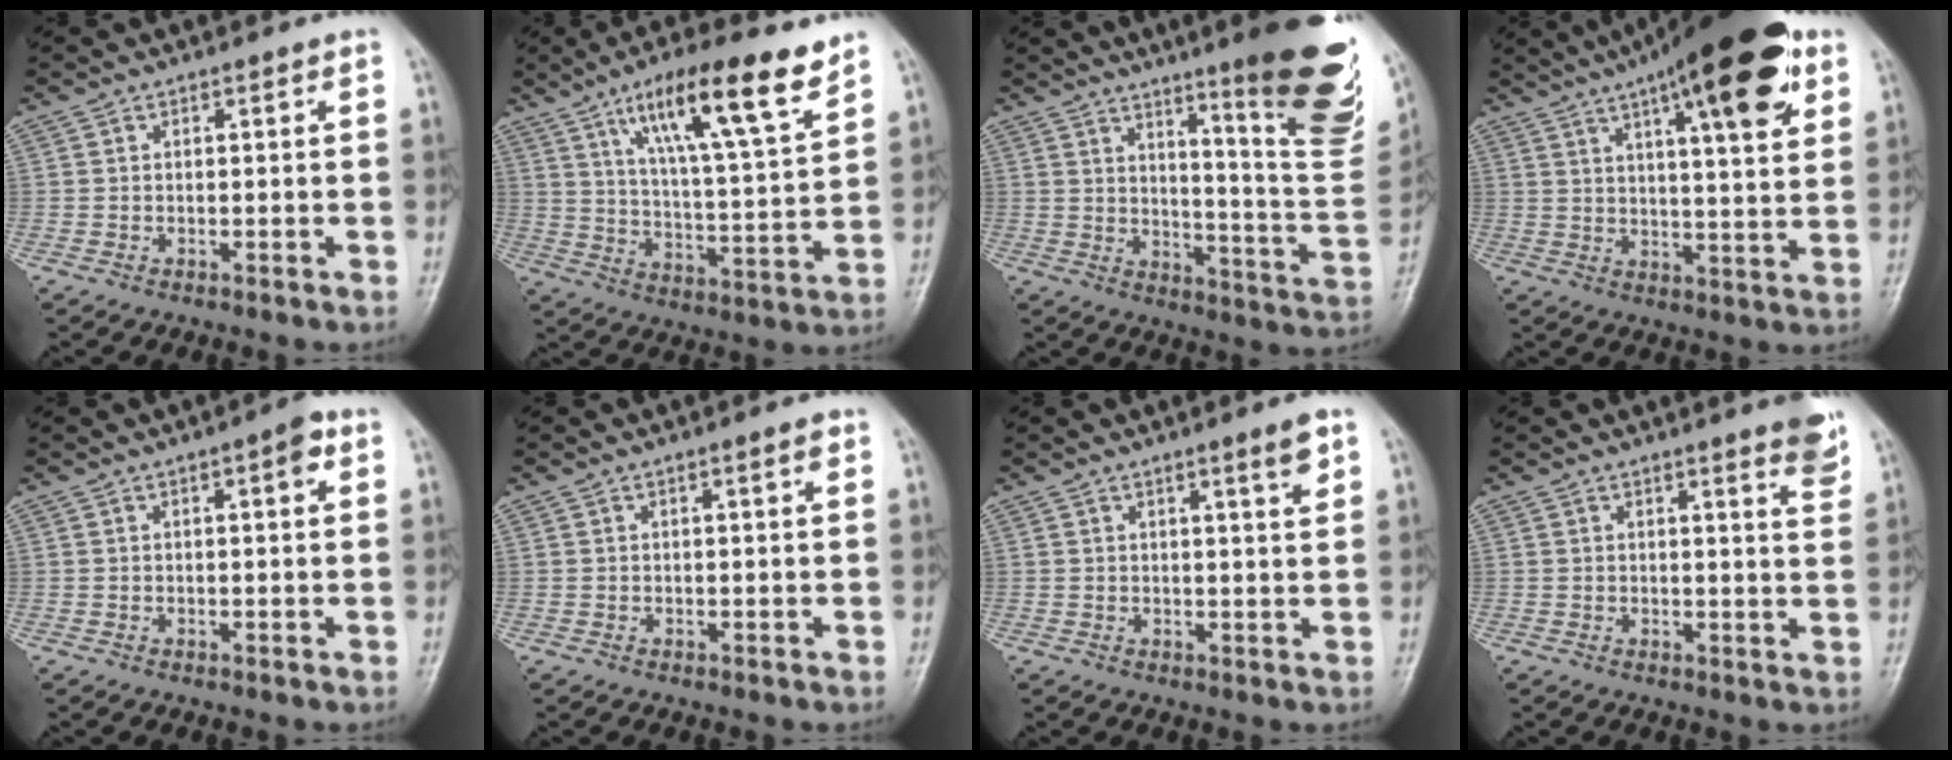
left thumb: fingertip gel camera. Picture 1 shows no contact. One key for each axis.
{"total": 17.5, "fx": 10.6, "fy": 3.4, "fz": 13.6, "tx": -0.208, "ty": -0.044, "tz": 0.182}
{"total": 23.0, "fx": 13.1, "fy": 3.4, "fz": 18.5, "tx": -0.216, "ty": -0.077, "tz": 0.184}
{"total": 20.8, "fx": 11.1, "fy": 5.4, "fz": 16.8, "tx": -0.230, "ty": -0.021, "tz": 0.160}
{"total": 3.1, "fx": 1.3, "fy": 0.8, "fz": 2.7, "tx": -0.034, "ty": 0.000, "tz": 0.015}
{"total": 1.4, "fx": 0.8, "fy": 0.1, "fz": 1.2, "tx": -0.018, "ty": -0.003, "tz": 0.012}
{"total": 3.8, "fx": 2.3, "fy": 0.1, "fz": 3.0, "tx": -0.042, "ty": -0.018, "tz": 0.036}
{"total": 5.5, "fx": 3.8, "fy": 0.6, "fz": 3.9, "tx": -0.038, "ty": -0.024, "tz": 0.042}